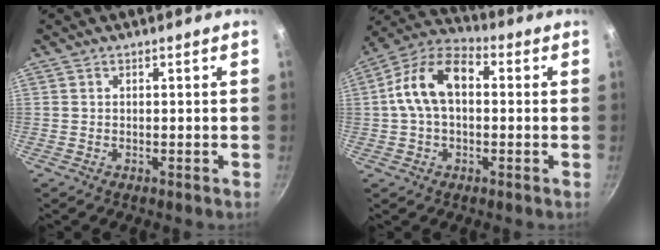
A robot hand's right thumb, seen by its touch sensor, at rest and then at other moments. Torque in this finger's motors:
{"motor_torque": [1.71, 2.00, 1.42, -0.36, 0.14]}